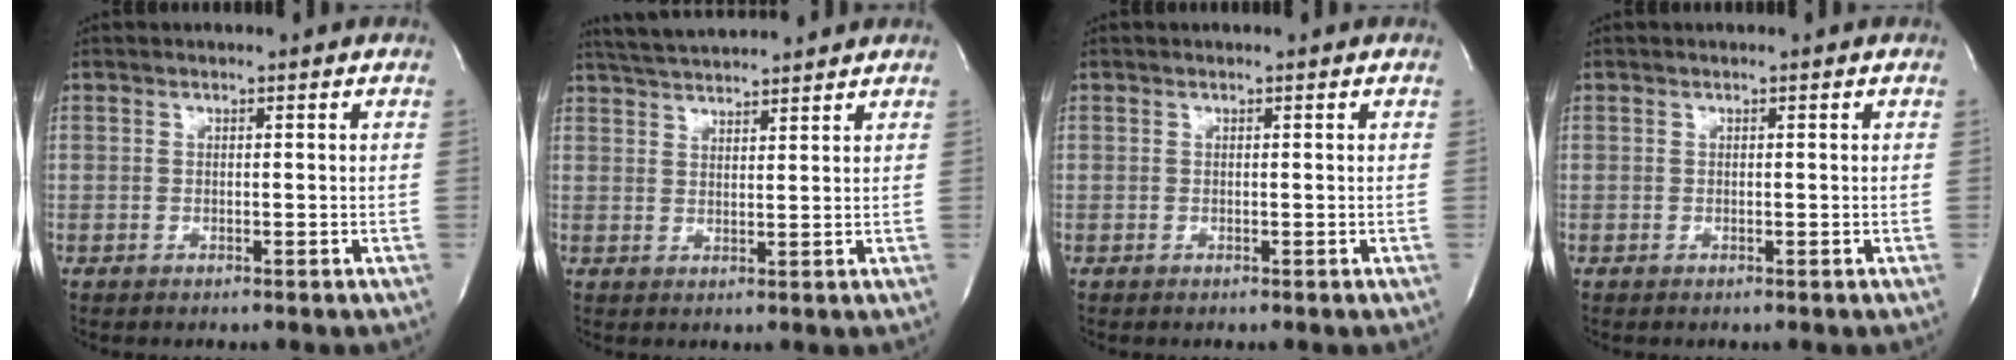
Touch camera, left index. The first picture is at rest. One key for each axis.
{"total": 7.8, "fx": 7.4, "fy": 0.2, "fz": 2.4, "tx": -0.052, "ty": 0.028, "tz": 0.124}
{"total": 0.0}
{"total": 0.0}